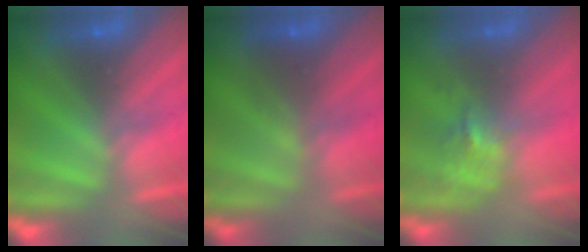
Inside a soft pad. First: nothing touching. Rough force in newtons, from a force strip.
{"total": 2.1}
{"total": 2.4}